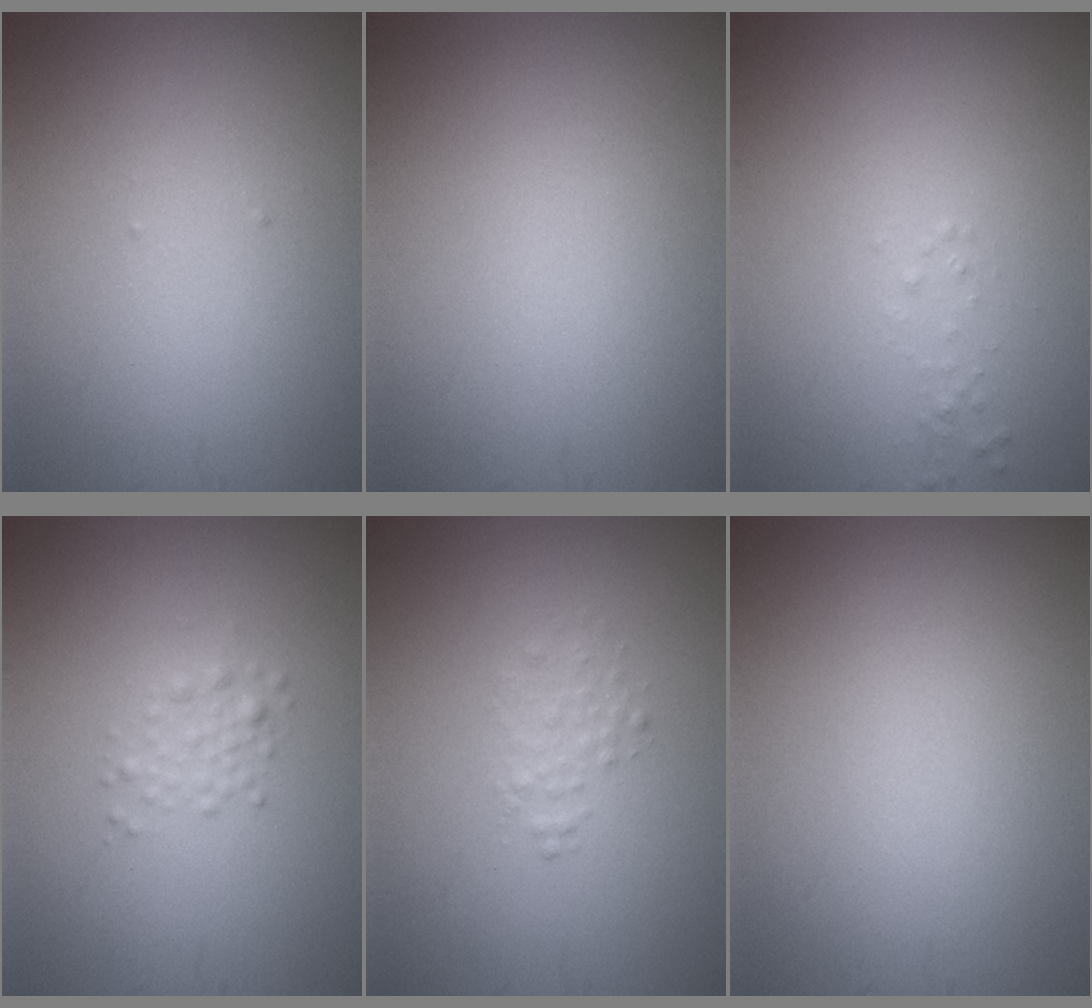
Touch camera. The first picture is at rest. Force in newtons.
{"total": 0.0}
{"total": 0.7, "press": 0.6, "slide": 0.1}
{"total": 1.3, "press": 1.3, "slide": 0.0}
{"total": 1.2, "press": 1.2, "slide": 0.0}
{"total": 0.0}